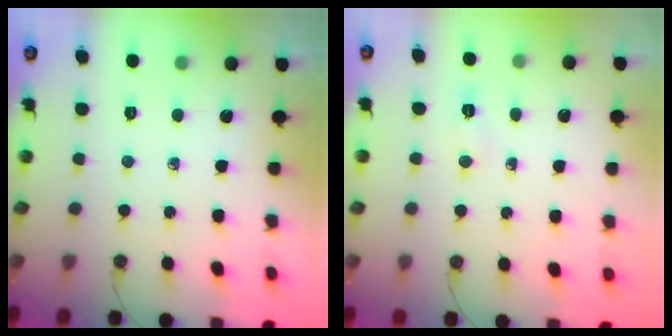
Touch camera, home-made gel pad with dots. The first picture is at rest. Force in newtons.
{"total": 3.6, "press": 3.6, "slide": 0.5}